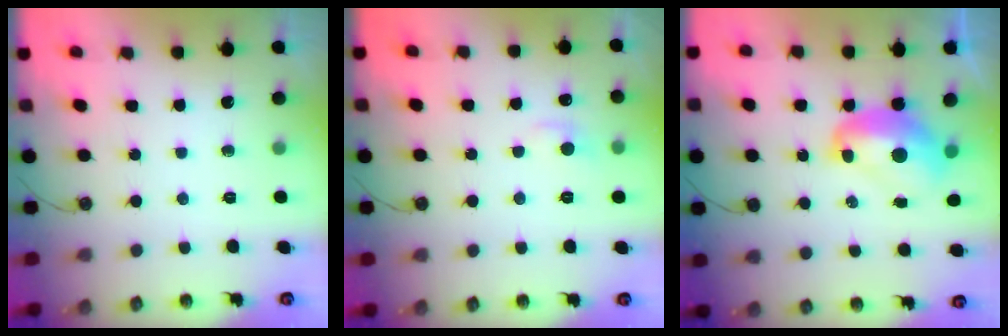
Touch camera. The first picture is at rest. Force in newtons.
{"total": 0.9, "press": 0.5, "slide": 0.7}
{"total": 3.1, "press": 3.0, "slide": 0.5}